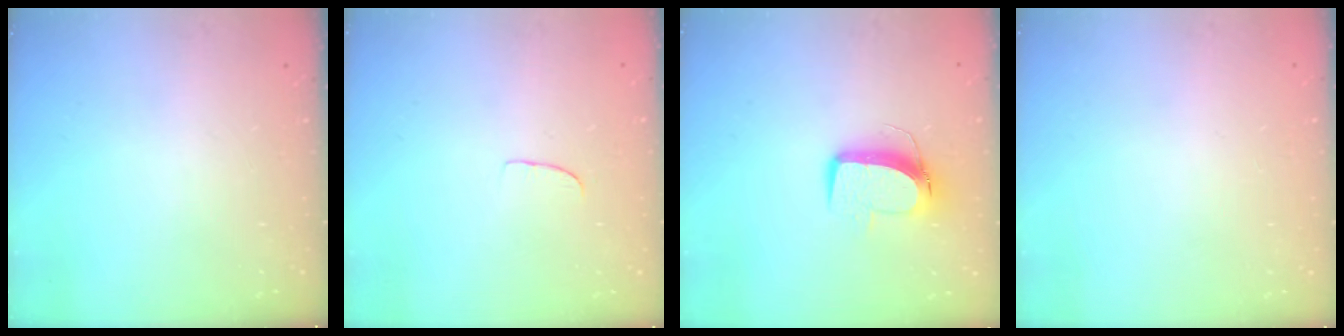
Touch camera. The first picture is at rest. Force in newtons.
{"total": 5.7, "press": 5.7, "slide": 0.5}
{"total": 9.9, "press": 9.9, "slide": 0.8}
{"total": 0.0}